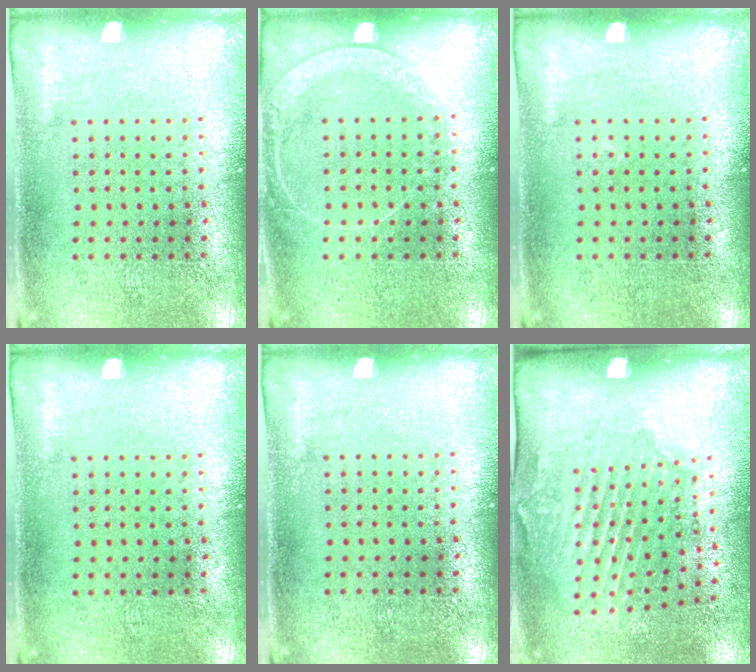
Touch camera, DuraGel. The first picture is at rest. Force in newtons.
{"total": 1.5, "press": 1.4, "slide": 0.4}
{"total": 0.0}
{"total": 0.0}
{"total": 0.0}
{"total": 1.8, "press": 1.3, "slide": 1.2}